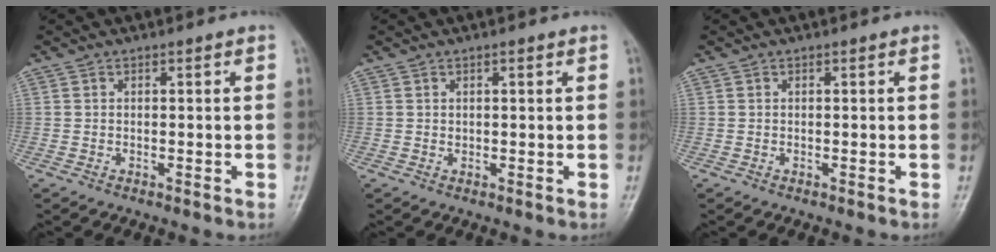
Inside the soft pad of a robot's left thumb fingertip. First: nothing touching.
{"total": 0.9, "force": [0.5, 0.5, 0.6], "torque": [-0.004, -0.001, 0.009]}
{"total": 0.0}